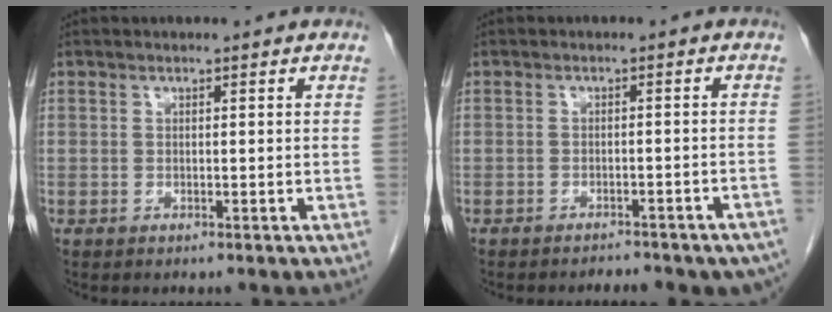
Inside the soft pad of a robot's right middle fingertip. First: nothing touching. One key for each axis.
{"total": 9.6, "fx": -8.6, "fy": 2.8, "fz": 3.2, "tx": -0.032, "ty": 0.006, "tz": -0.090}